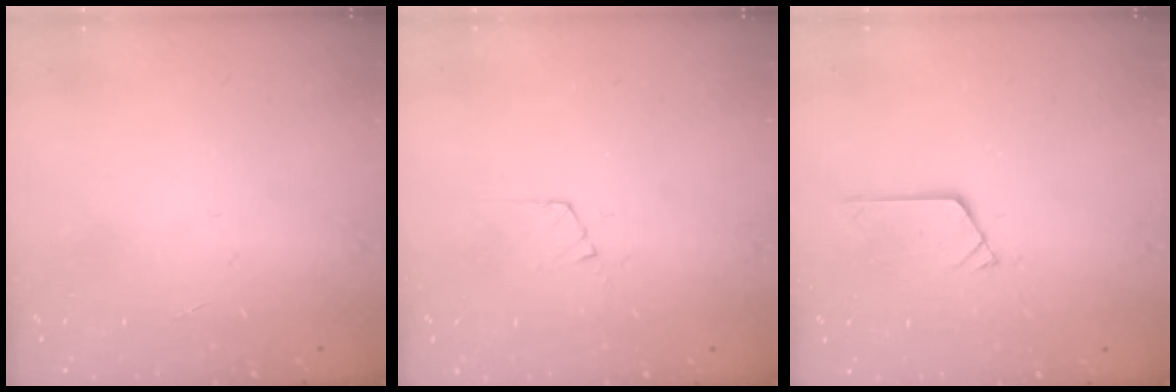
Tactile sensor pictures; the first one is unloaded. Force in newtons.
{"total": 3.7, "press": 3.6, "slide": 0.3}
{"total": 2.4, "press": 2.4, "slide": 0.1}